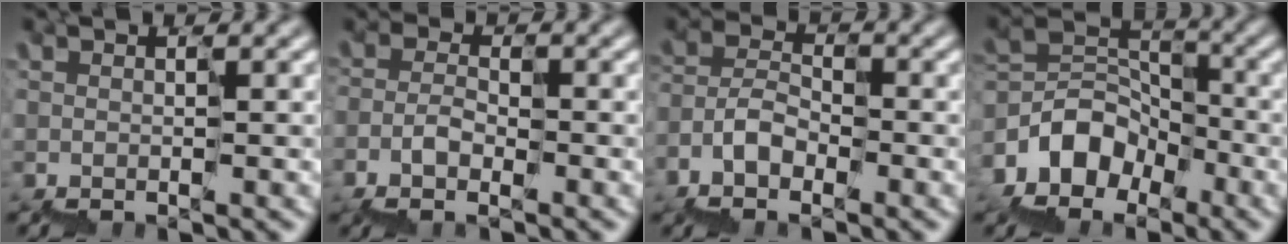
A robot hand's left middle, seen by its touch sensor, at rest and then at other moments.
{"total": 1.6, "force": [-1.3, 0.8, 0.4], "torque": [-0.015, 0.009, -0.022]}
{"total": 3.3, "force": [-2.6, 1.9, 0.9], "torque": [-0.022, 0.013, -0.048]}
{"total": 5.4, "force": [-3.5, 3.8, 1.6], "torque": [-0.024, 0.020, -0.067]}